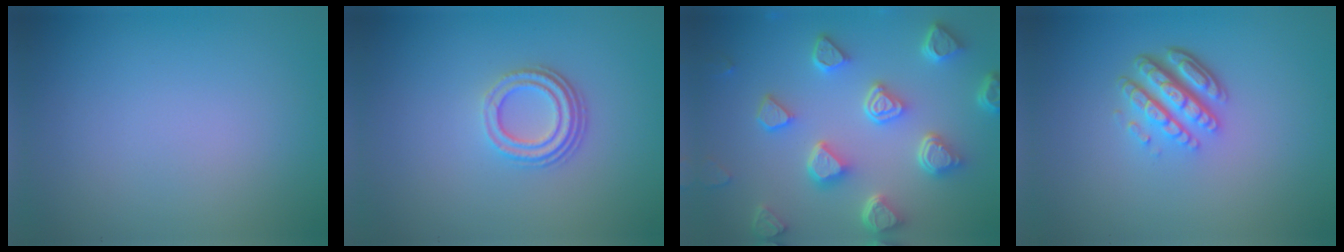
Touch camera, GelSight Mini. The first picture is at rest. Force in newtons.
{"total": 3.3, "press": 2.4, "slide": 2.3}
{"total": 6.7, "press": 5.3, "slide": 4.1}
{"total": 4.9, "press": 3.5, "slide": 3.4}